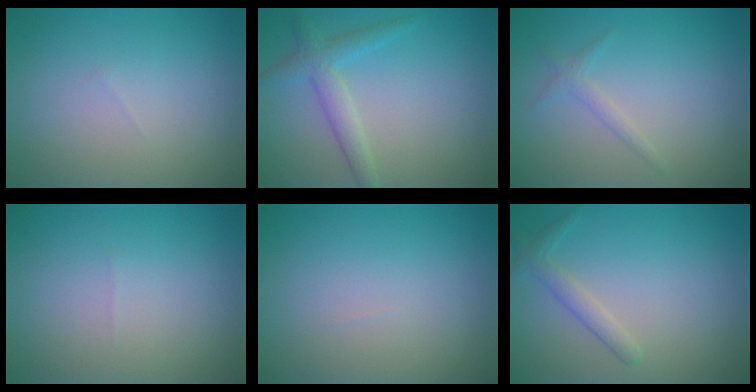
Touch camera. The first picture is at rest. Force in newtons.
{"total": 2.8, "press": 2.8, "slide": 0.2}
{"total": 1.1, "press": 1.1, "slide": 0.0}
{"total": 0.0}
{"total": 0.0}
{"total": 1.6, "press": 1.6, "slide": 0.1}